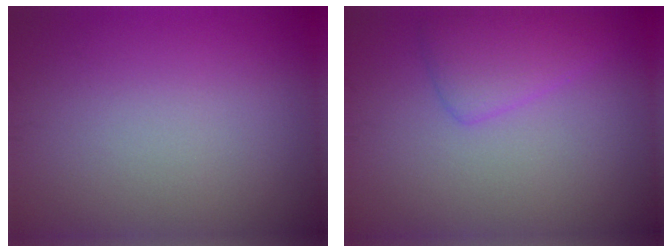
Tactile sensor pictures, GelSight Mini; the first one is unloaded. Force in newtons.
{"total": 2.8, "press": 2.8, "slide": 0.2}